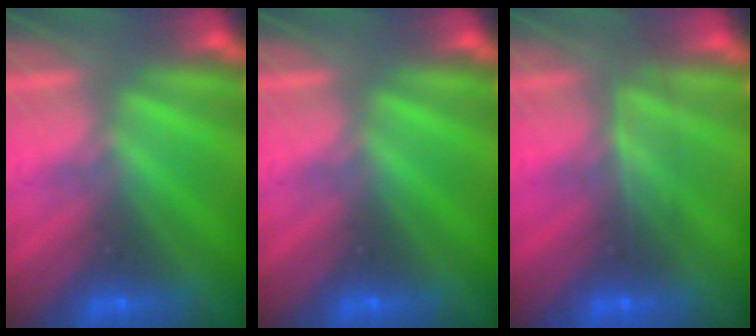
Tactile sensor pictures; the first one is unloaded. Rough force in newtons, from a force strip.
{"total": 0.0}
{"total": 2.5}